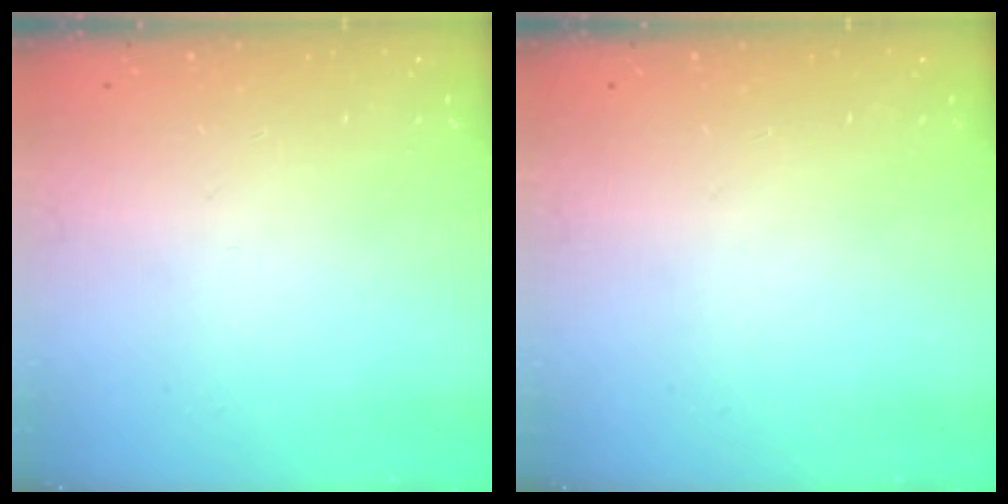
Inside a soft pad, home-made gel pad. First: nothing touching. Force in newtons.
{"total": 0.0}